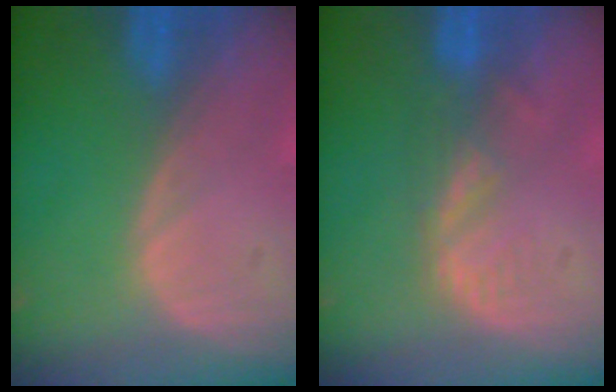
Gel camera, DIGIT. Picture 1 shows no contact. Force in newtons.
{"total": 3.6, "press": 3.1, "slide": 1.8}